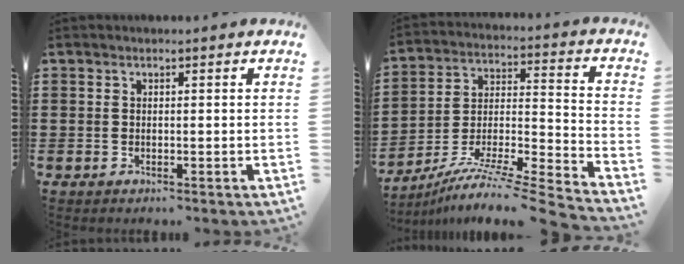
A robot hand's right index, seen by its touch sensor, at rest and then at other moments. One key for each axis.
{"total": 8.4, "fx": -7.1, "fy": -0.4, "fz": 4.5, "tx": -0.075, "ty": -0.003, "tz": -0.147}